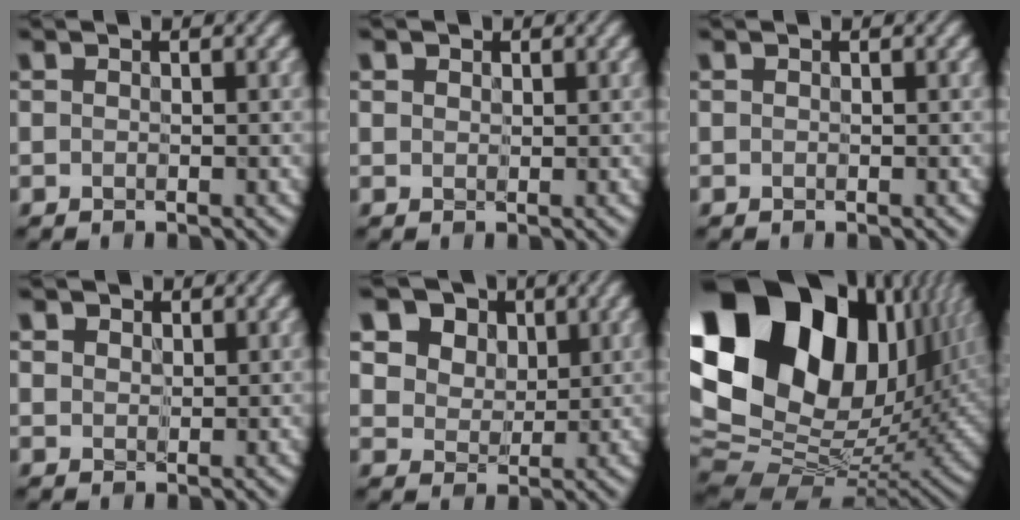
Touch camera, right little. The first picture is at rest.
{"total": 0.9, "force": [0.5, 0.8, 0.2], "torque": [-0.009, -0.002, 0.015]}
{"total": 0.0}
{"total": 1.7, "force": [0.9, 1.3, 0.5], "torque": [-0.022, -0.003, 0.020]}
{"total": 11.7, "force": [6.0, 8.7, 5.0], "torque": [-0.135, 0.024, 0.101]}
{"total": 21.8, "force": [7.5, 14.2, 14.7], "torque": [-0.310, 0.042, 0.130]}